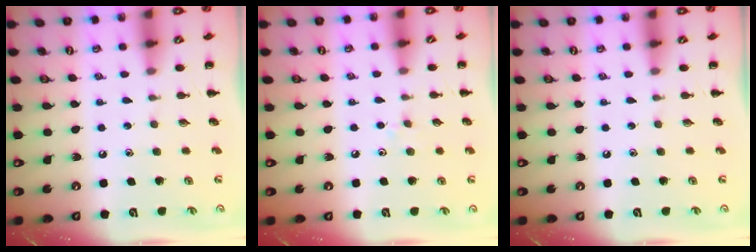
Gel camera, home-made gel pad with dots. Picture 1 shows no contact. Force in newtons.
{"total": 4.2, "press": 3.9, "slide": 1.5}
{"total": 0.0}